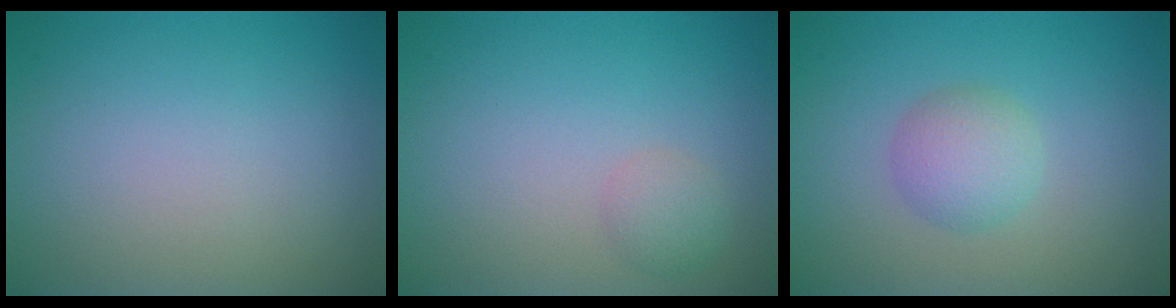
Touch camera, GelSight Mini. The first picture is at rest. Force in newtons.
{"total": 1.5, "press": 1.5, "slide": 0.1}
{"total": 2.7, "press": 2.7, "slide": 0.1}